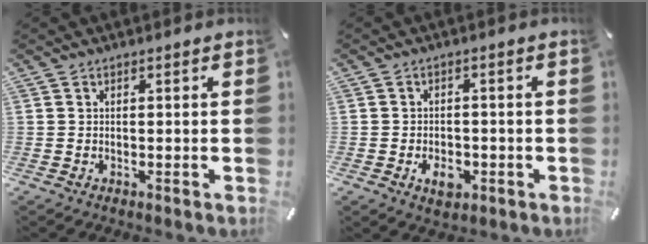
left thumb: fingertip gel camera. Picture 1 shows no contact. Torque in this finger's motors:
{"motor_torque": [0.41, 1.09, 0.01, -0.02, 0.01]}